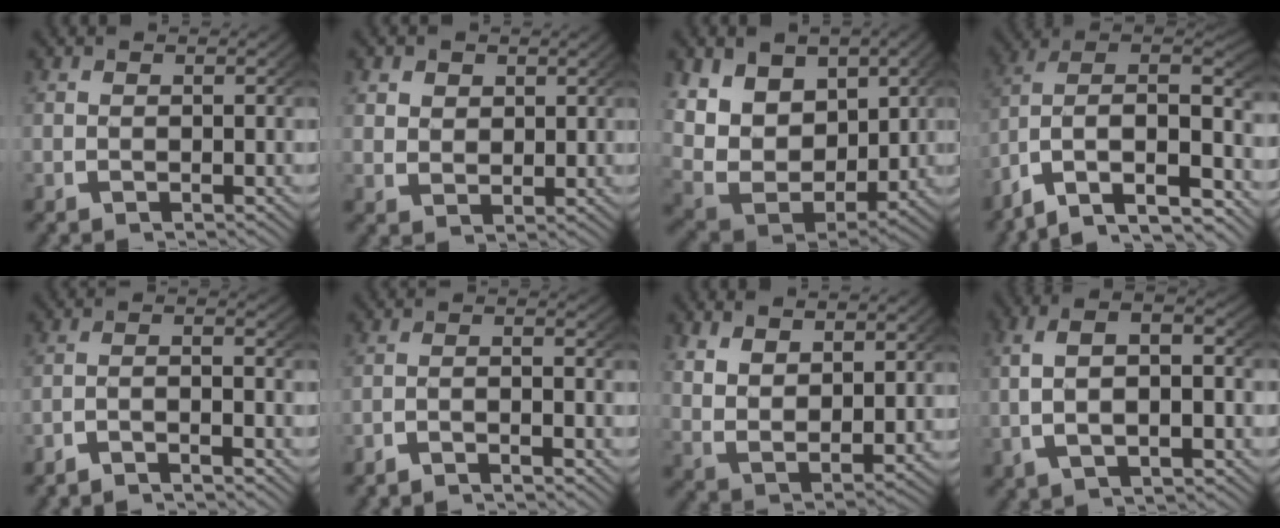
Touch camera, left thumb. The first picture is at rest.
{"total": 2.4, "force": [1.3, 1.8, 0.9], "torque": [-0.015, -0.010, 0.032]}
{"total": 12.4, "force": [0.6, 9.4, 8.1], "torque": [-0.203, -0.048, 0.022]}
{"total": 16.3, "force": [-2.2, 12.0, 10.9], "torque": [-0.211, -0.037, -0.035]}
{"total": 2.5, "force": [-2.2, 0.3, 1.1], "torque": [-0.018, 0.000, -0.048]}
{"total": 2.2, "force": [-2.0, 0.3, 0.8], "torque": [-0.011, 0.002, -0.046]}
{"total": 5.3, "force": [0.9, 3.6, 3.8], "torque": [-0.087, -0.022, 0.032]}
{"total": 7.4, "force": [0.6, 4.2, 6.1], "torque": [-0.105, 0.011, 0.002]}